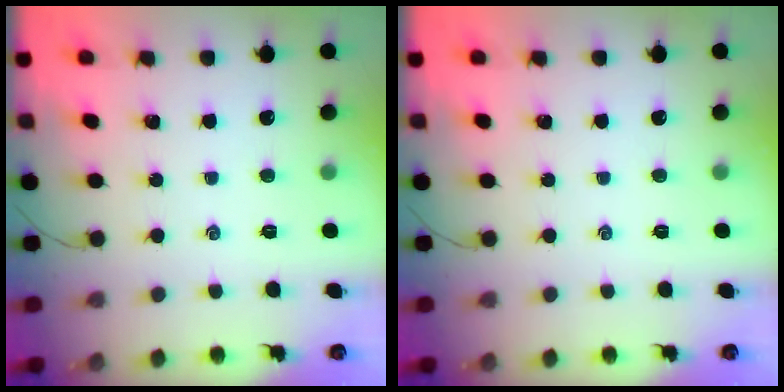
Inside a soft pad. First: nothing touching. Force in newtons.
{"total": 0.0}